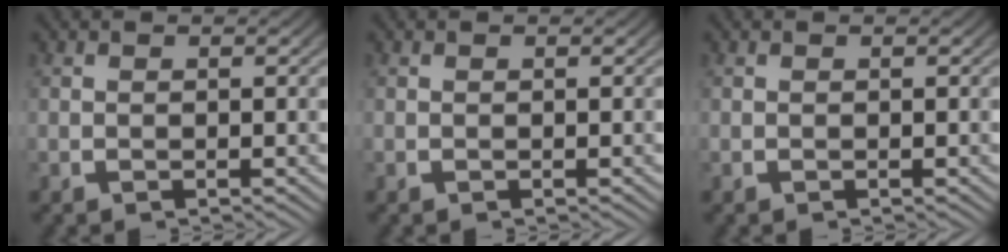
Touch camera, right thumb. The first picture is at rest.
{"total": 0.0}
{"total": 0.0}